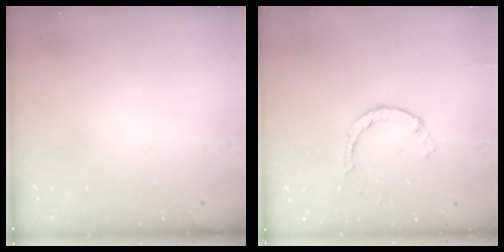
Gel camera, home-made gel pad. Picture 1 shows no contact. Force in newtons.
{"total": 1.4, "press": 1.4, "slide": 0.2}